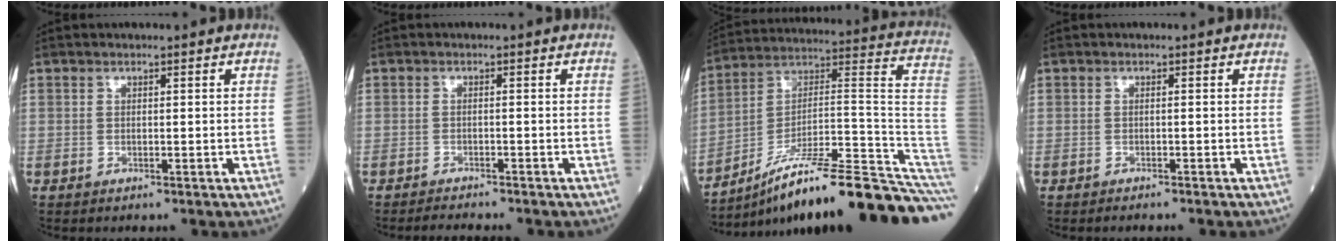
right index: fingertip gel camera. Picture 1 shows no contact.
{"total": 3.0, "force": [-2.9, -0.2, 0.8], "torque": [-0.012, -0.010, -0.043]}
{"total": 24.5, "force": [-18.6, 0.6, 15.9], "torque": [-0.140, 0.047, -0.290]}
{"total": 2.5, "force": [-2.3, 0.1, 1.0], "torque": [-0.014, -0.002, -0.028]}